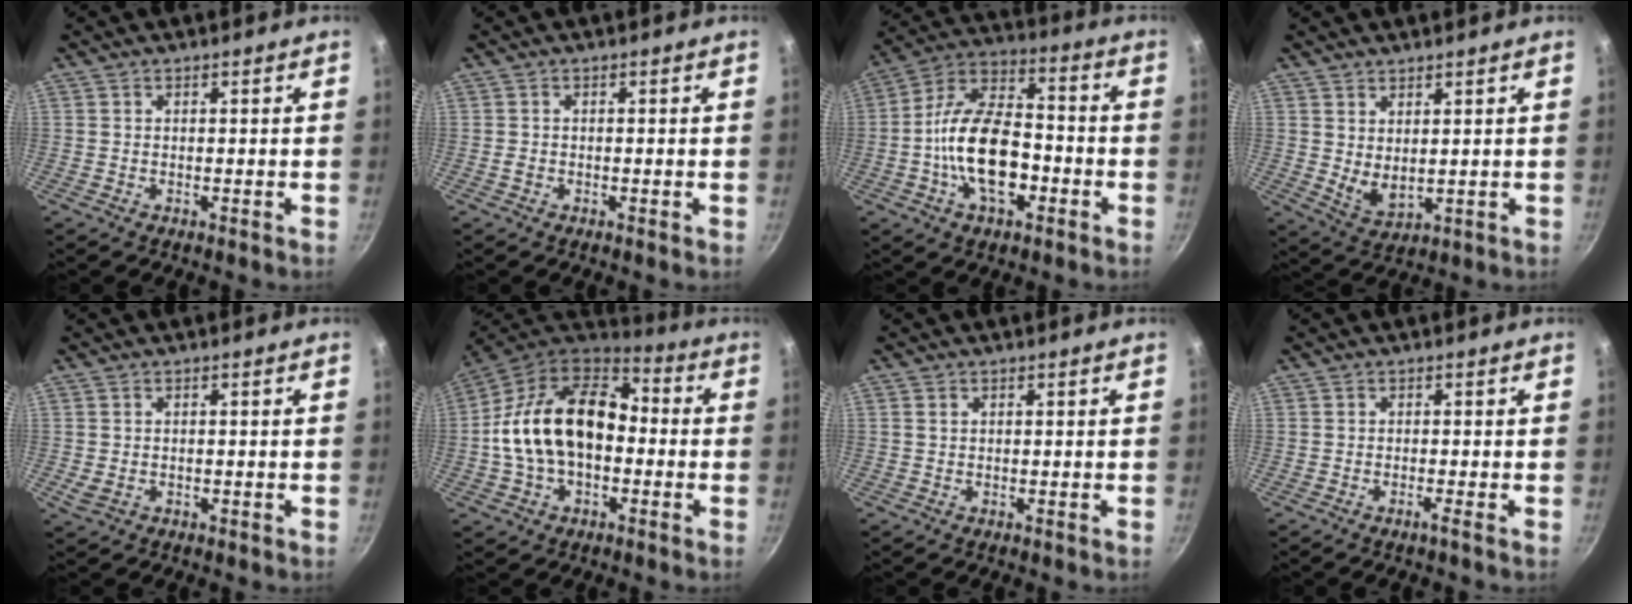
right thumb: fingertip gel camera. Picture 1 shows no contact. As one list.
[{"total": 0.7, "force": [-0.3, 0.5, 0.4], "torque": [-0.011, 0.005, -0.007]}, {"total": 16.7, "force": [-4.2, 9.1, 13.4], "torque": [-0.217, 0.044, -0.087]}, {"total": 5.1, "force": [2.3, 2.5, 3.7], "torque": [-0.060, -0.029, 0.049]}, {"total": 1.9, "force": [-0.3, 1.4, 1.2], "torque": [-0.023, -0.001, 0.001]}, {"total": 20.6, "force": [-0.8, 13.6, 15.4], "torque": [-0.252, 0.046, -0.026]}, {"total": 0.7, "force": [0.4, 0.5, 0.4], "torque": [-0.007, 0.002, 0.007]}, {"total": 1.0, "force": [-0.6, -0.4, 0.8], "torque": [-0.023, 0.002, -0.011]}]